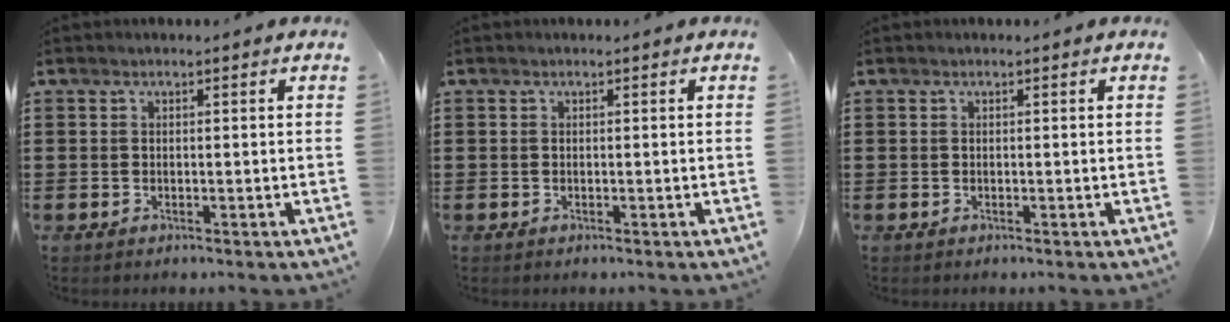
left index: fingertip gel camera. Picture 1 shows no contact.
{"total": 0.0}
{"total": 0.0}